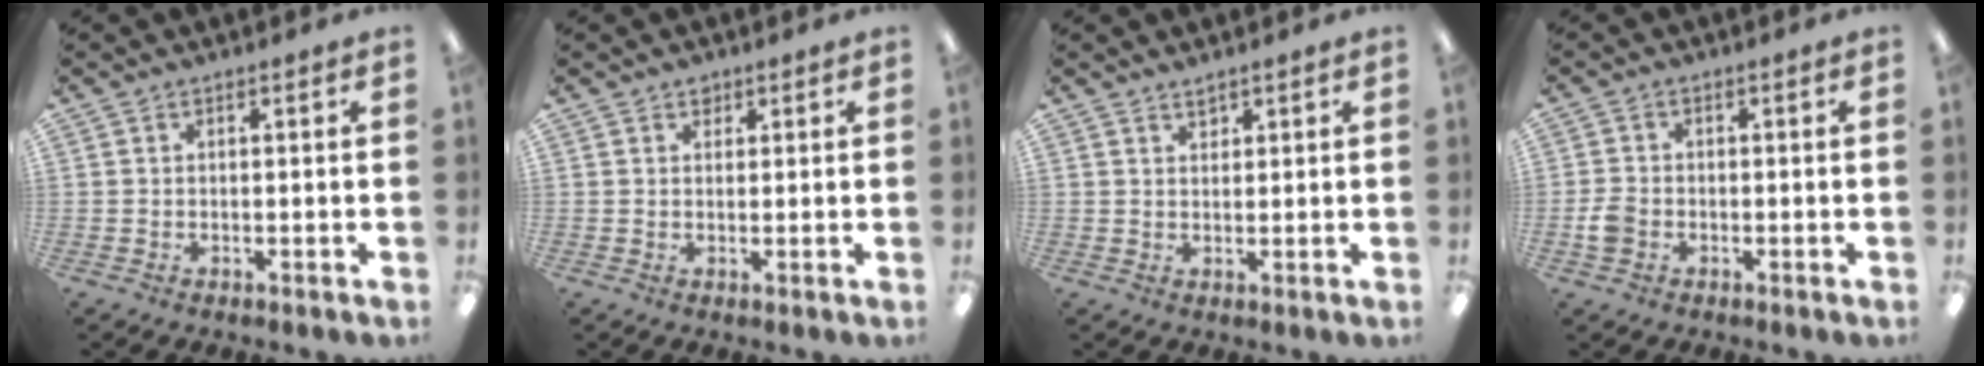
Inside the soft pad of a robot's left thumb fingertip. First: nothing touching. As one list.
[{"total": 1.6, "force": [1.2, 1.1, 0.3], "torque": [0.010, -0.006, 0.019]}, {"total": 1.6, "force": [1.4, 0.6, 0.3], "torque": [0.000, -0.005, 0.025]}, {"total": 3.5, "force": [-1.2, 2.7, 1.8], "torque": [-0.036, 0.006, -0.023]}]